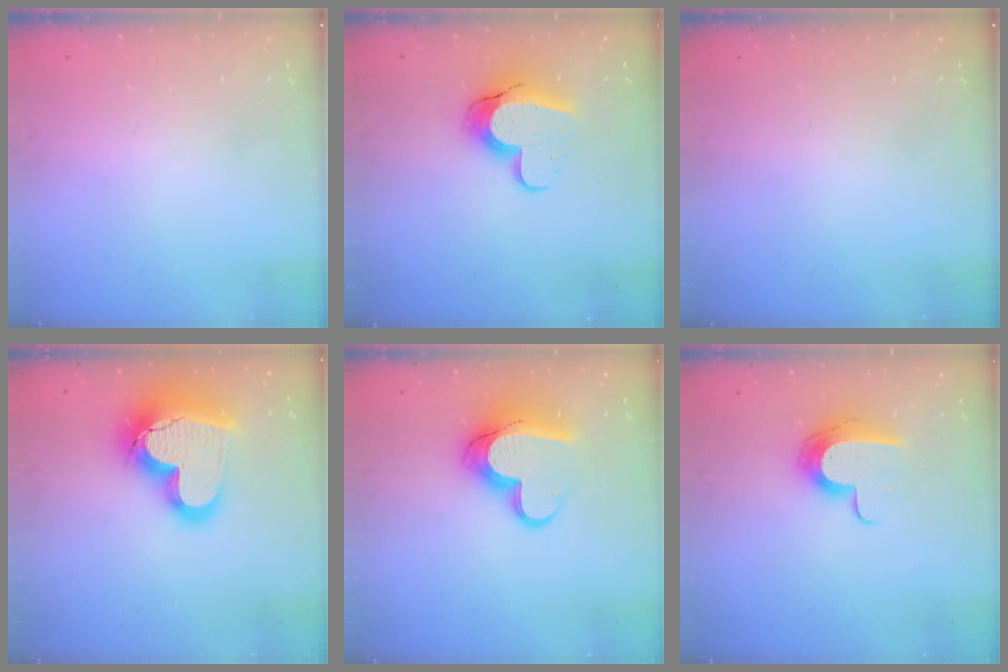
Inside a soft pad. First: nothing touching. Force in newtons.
{"total": 11.8, "press": 11.7, "slide": 1.0}
{"total": 0.0}
{"total": 21.8, "press": 21.7, "slide": 1.8}
{"total": 14.5, "press": 14.5, "slide": 1.2}
{"total": 12.1, "press": 12.1, "slide": 0.6}